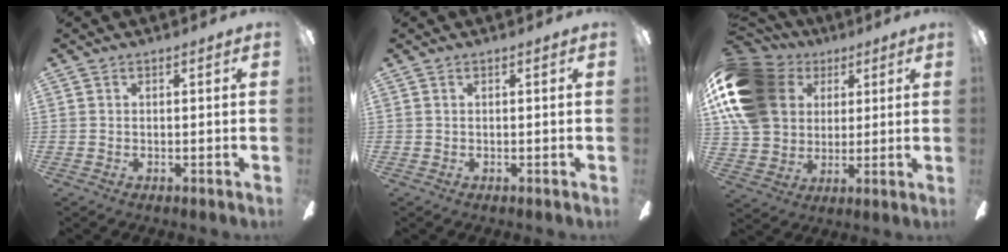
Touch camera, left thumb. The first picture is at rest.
{"total": 0.0}
{"total": 21.2, "force": [6.2, 16.4, 12.0], "torque": [-0.256, -0.001, 0.115]}